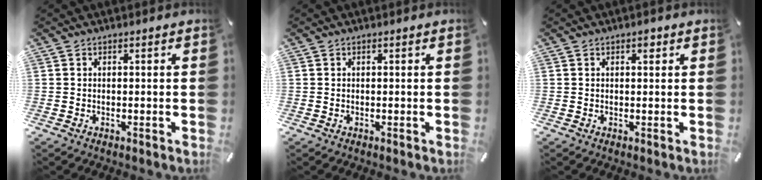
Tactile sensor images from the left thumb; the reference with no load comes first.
{"total": 0.0}
{"total": 1.5, "force": [0.6, 0.9, 1.0], "torque": [-0.014, 0.002, 0.008]}